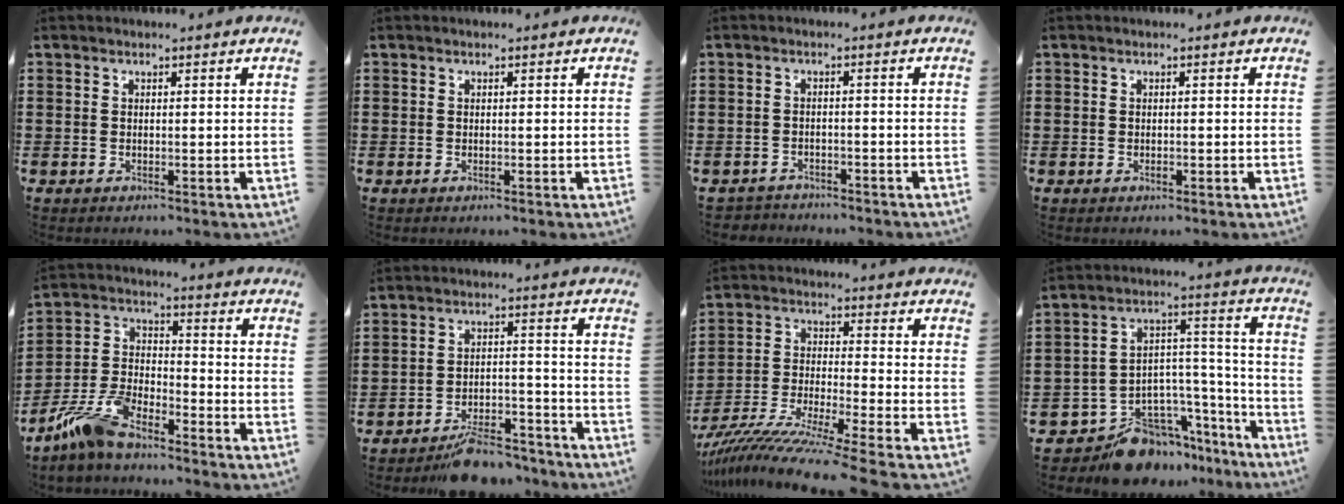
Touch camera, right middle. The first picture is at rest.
{"total": 0.0}
{"total": 1.9, "force": [-1.9, 0.2, -0.3], "torque": [-0.001, 0.000, -0.043]}
{"total": 0.0}
{"total": 9.0, "force": [-7.4, 2.5, 4.4], "torque": [-0.106, 0.009, -0.145]}
{"total": 6.6, "force": [-6.2, 1.4, 1.8], "torque": [-0.015, 0.028, -0.117]}
{"total": 9.3, "force": [-8.3, -0.9, 4.0], "torque": [-0.071, -0.010, -0.167]}
{"total": 10.1, "force": [-8.7, 4.6, 2.3], "torque": [-0.034, 0.027, -0.156]}